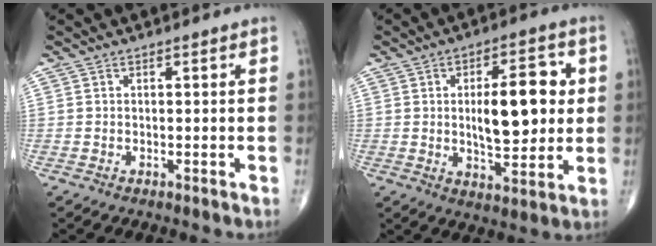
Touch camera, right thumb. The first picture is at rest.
{"total": 14.0, "force": [1.6, 5.9, 12.5], "torque": [-0.160, -0.006, 0.027]}